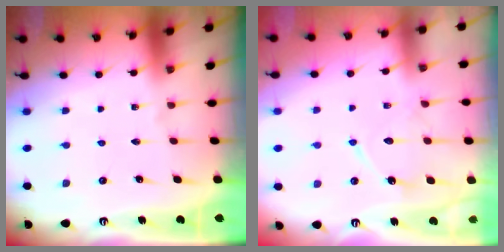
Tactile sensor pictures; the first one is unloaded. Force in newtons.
{"total": 10.9, "press": 10.8, "slide": 0.9}